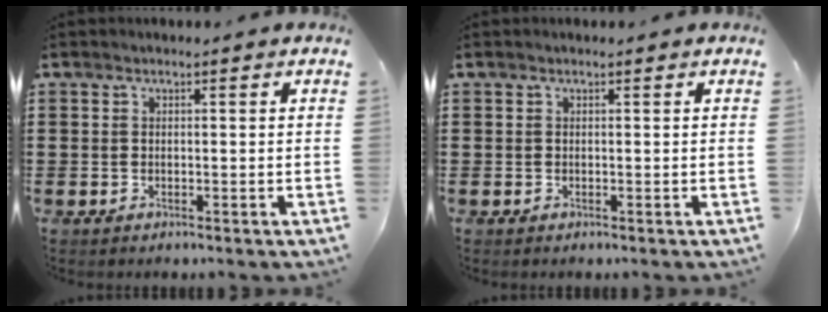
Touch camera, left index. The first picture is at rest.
{"total": 0.0}